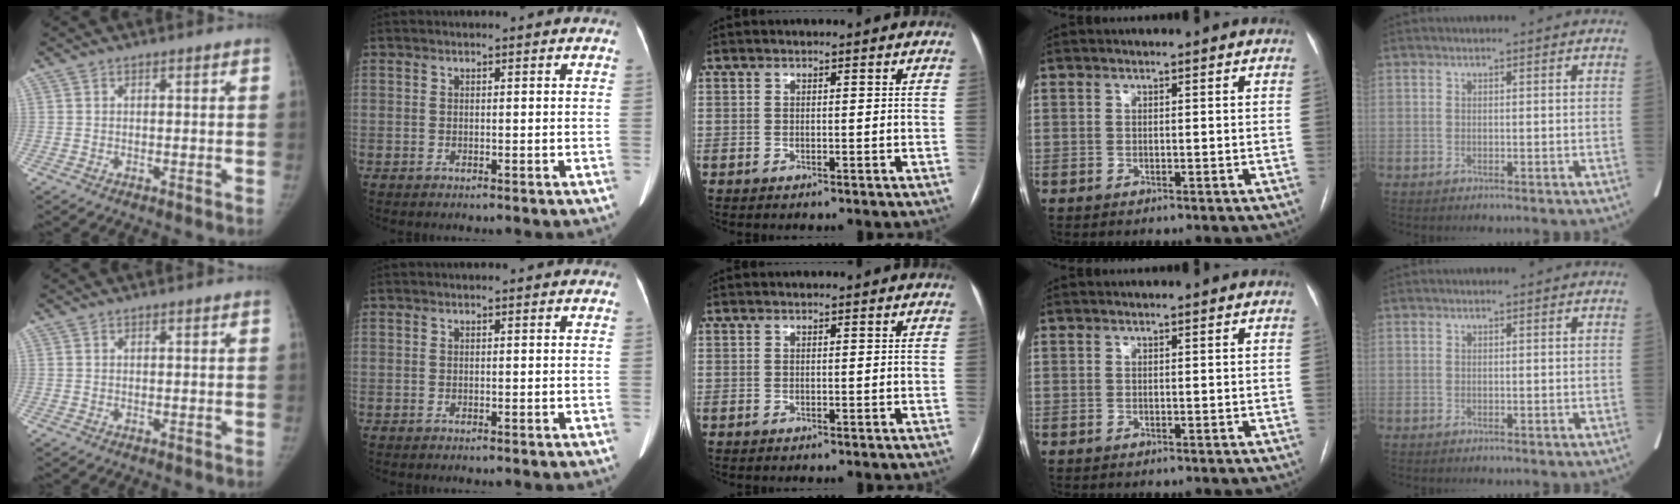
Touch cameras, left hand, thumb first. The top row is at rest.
{}